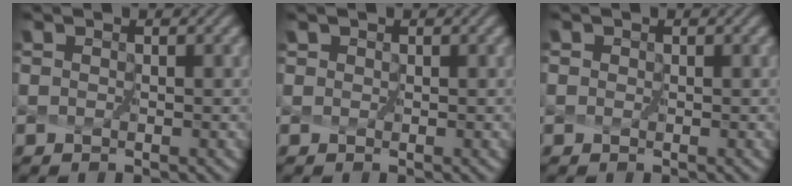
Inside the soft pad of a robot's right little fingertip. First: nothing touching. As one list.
[{"total": 0.9, "force": [0.4, 0.7, 0.3], "torque": [-0.007, 0.007, 0.002]}, {"total": 0.5, "force": [0.1, 0.5, 0.2], "torque": [-0.007, 0.004, 0.000]}]